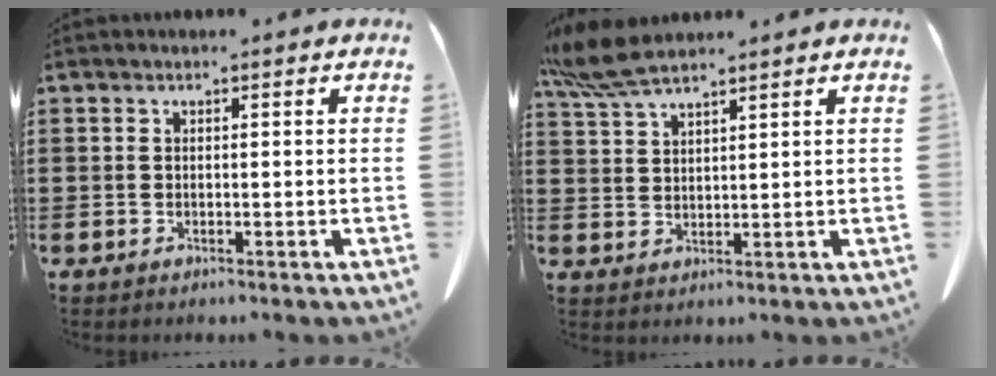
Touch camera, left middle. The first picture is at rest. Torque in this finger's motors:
{"motor_torque": [1.20, 0.81, 0.16, 0.06]}